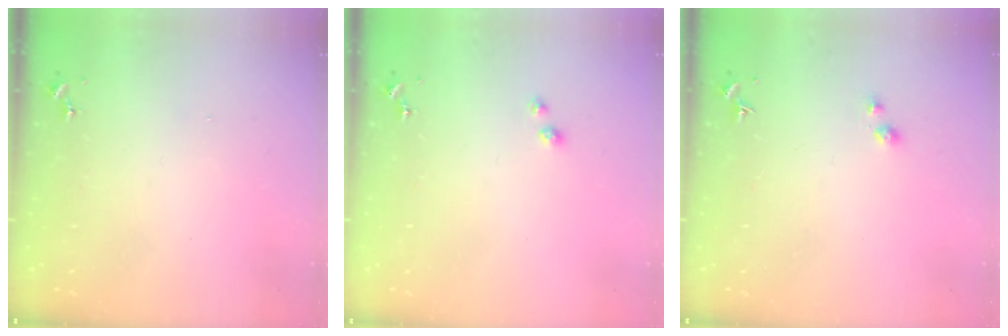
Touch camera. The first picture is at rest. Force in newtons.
{"total": 3.1, "press": 3.0, "slide": 0.3}
{"total": 2.8, "press": 2.8, "slide": 0.3}